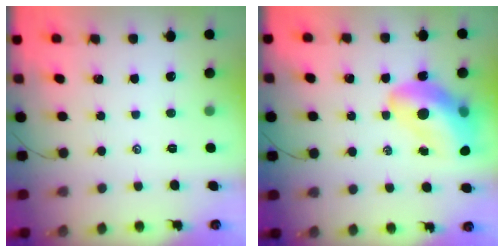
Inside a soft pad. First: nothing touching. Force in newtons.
{"total": 17.0, "press": 16.4, "slide": 4.6}